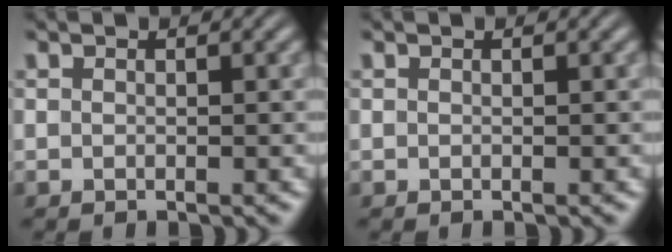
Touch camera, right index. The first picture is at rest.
{"total": 0.0}